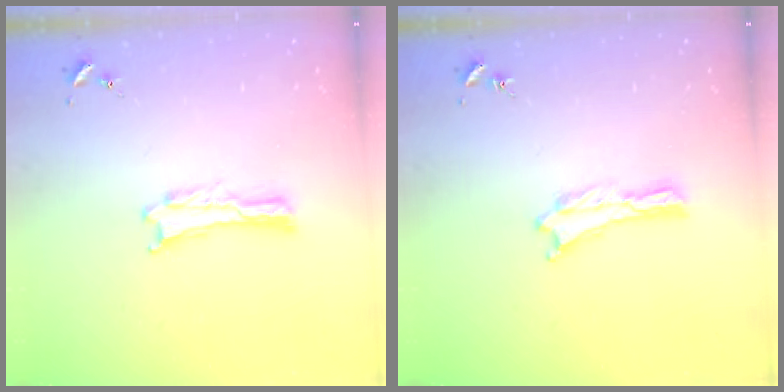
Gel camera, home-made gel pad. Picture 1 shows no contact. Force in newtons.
{"total": 0.0}